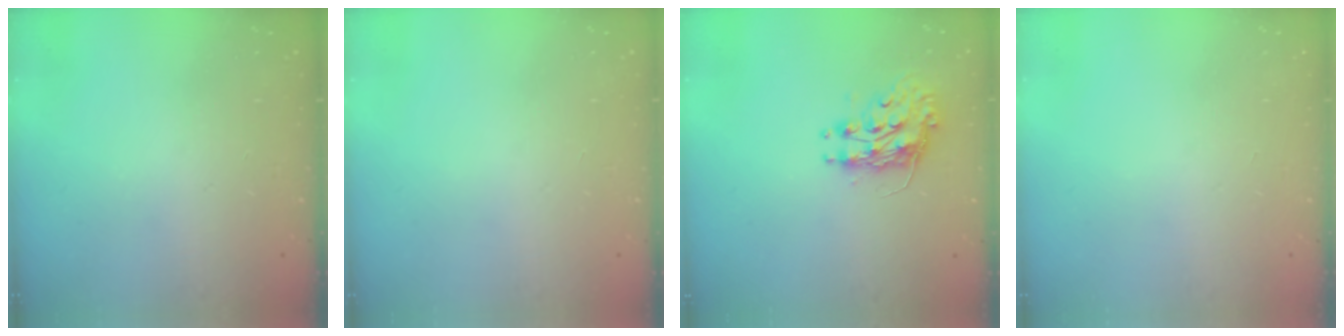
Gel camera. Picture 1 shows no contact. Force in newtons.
{"total": 0.0}
{"total": 9.1, "press": 9.0, "slide": 1.0}
{"total": 0.0}